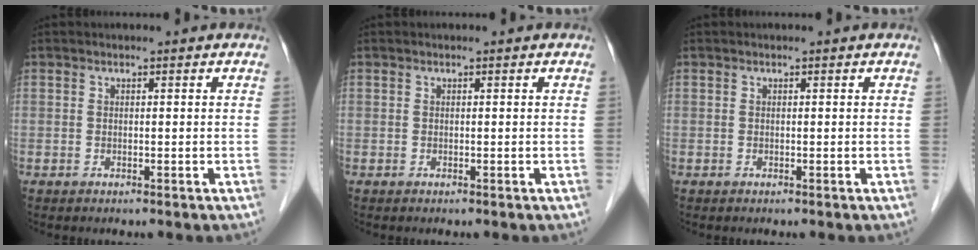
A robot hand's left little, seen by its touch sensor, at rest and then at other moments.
{"total": 0.0}
{"total": 0.0}